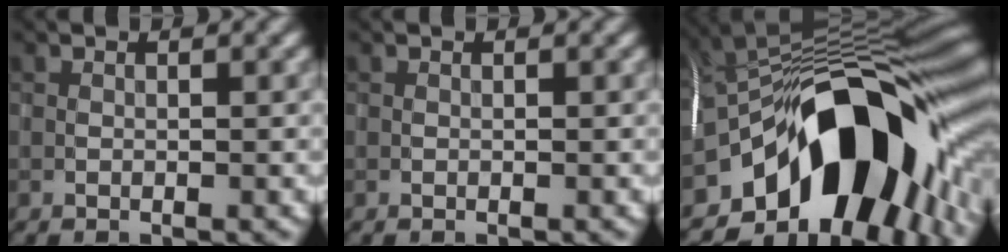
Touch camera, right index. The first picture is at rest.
{"total": 0.0}
{"total": 15.9, "force": [-6.1, 9.1, 11.6], "torque": [-0.150, 0.014, -0.108]}